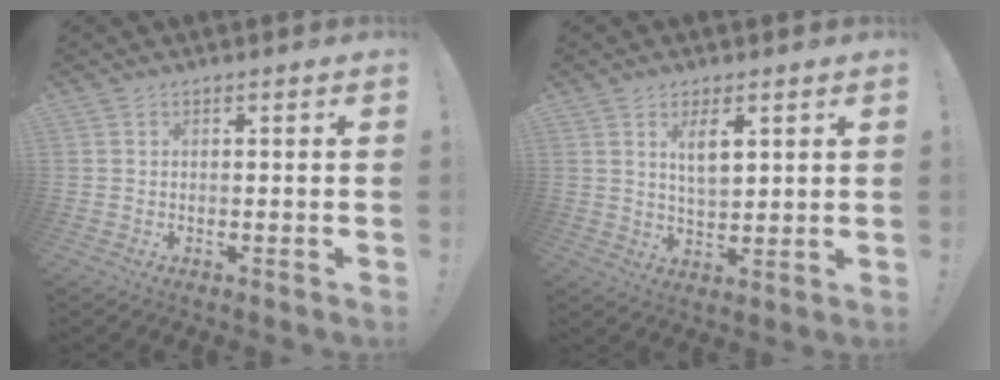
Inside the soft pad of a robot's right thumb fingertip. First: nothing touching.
{"total": 6.3, "force": [2.7, 2.8, 4.9], "torque": [-0.079, -0.011, 0.044]}